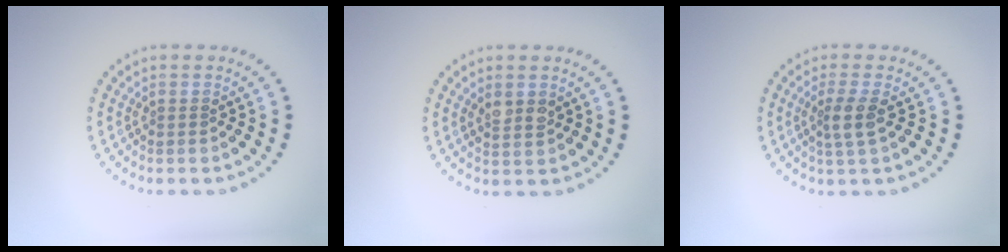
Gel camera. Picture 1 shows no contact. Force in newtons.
{"total": 1.7, "press": 1.7, "slide": 0.4}
{"total": 2.3, "press": 1.8, "slide": 1.3}